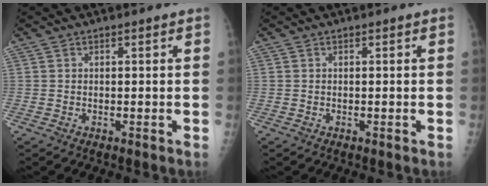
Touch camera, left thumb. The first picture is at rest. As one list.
[{"total": 0.0}]